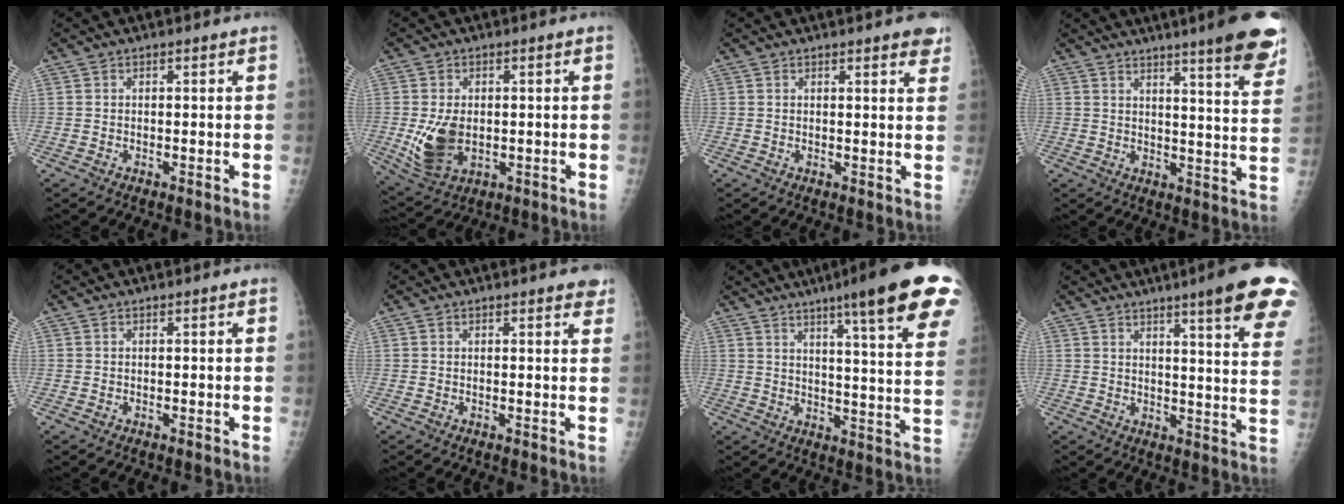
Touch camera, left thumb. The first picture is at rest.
{"total": 8.5, "force": [-0.8, 5.5, 6.4], "torque": [-0.116, -0.005, 0.000]}
{"total": 4.3, "force": [3.1, 1.0, 2.8], "torque": [-0.019, -0.006, 0.028]}
{"total": 14.6, "force": [10.5, 1.3, 10.1], "torque": [-0.106, -0.053, 0.121]}
{"total": 0.0}
{"total": 2.6, "force": [2.0, 0.9, 1.4], "torque": [0.002, -0.002, 0.017]}
{"total": 22.6, "force": [13.9, 2.5, 17.7], "torque": [-0.224, -0.052, 0.175]}
{"total": 17.6, "force": [11.4, 1.5, 13.3], "torque": [-0.147, -0.049, 0.131]}